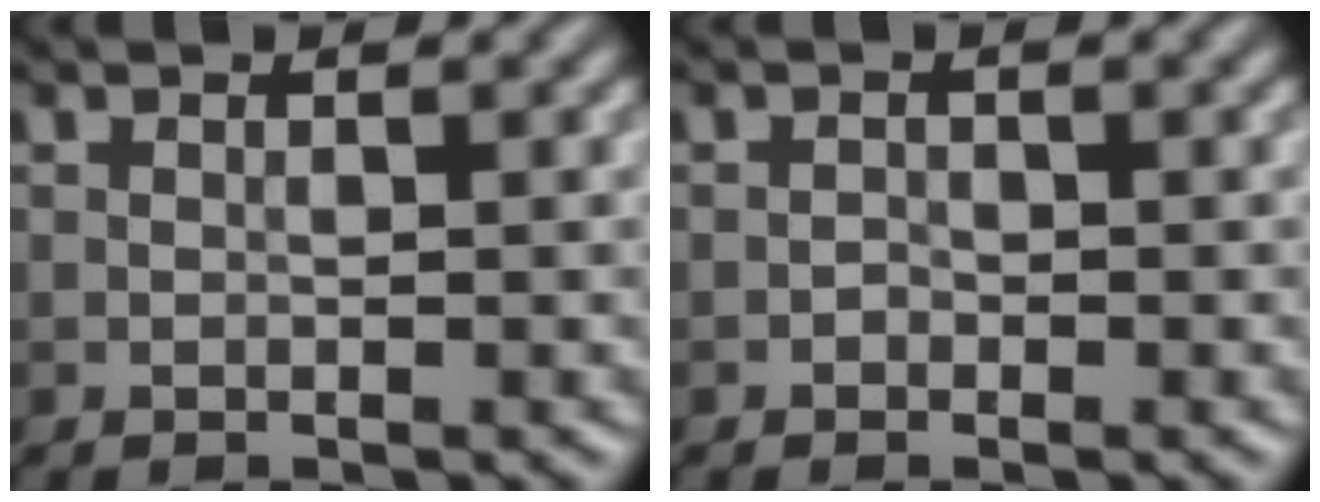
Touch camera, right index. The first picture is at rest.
{"total": 0.5, "force": [-0.3, 0.4, 0.1], "torque": [0.001, -0.001, -0.007]}